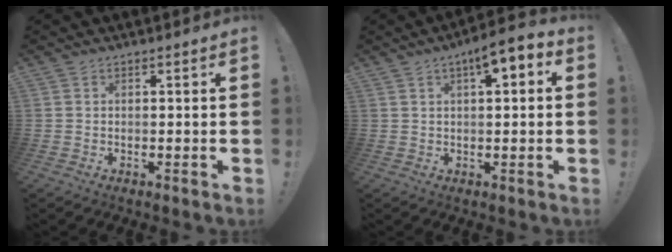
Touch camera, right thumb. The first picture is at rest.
{"total": 6.1, "force": [2.7, 1.6, 5.2], "torque": [-0.074, -0.017, 0.039]}